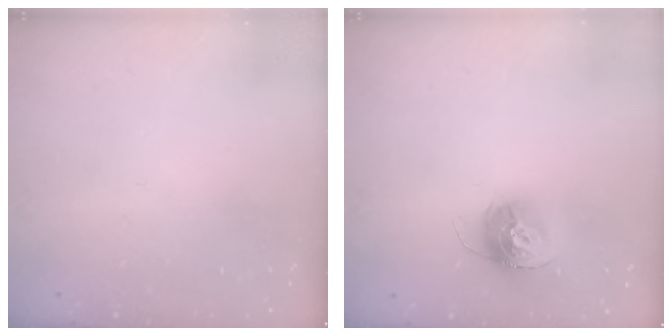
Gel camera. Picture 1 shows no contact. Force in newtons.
{"total": 13.1, "press": 13.0, "slide": 1.1}